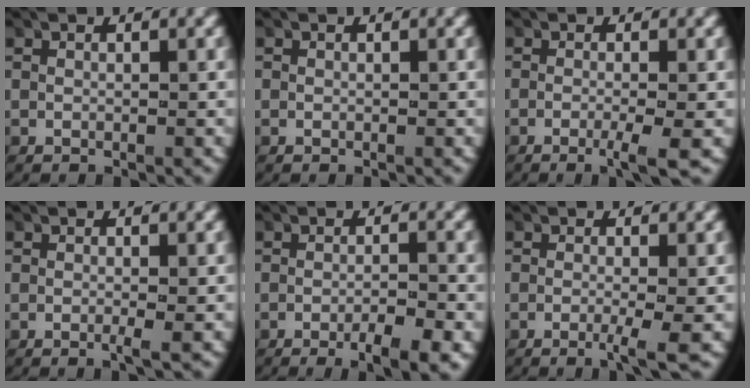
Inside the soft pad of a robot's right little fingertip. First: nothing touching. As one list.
[{"total": 0.0}, {"total": 2.7, "force": [-1.3, 0.1, 2.3], "torque": [-0.034, -0.003, -0.027]}, {"total": 1.0, "force": [-0.3, 0.0, 1.0], "torque": [-0.014, 0.001, -0.011]}, {"total": 3.7, "force": [-2.2, 0.8, 2.9], "torque": [-0.038, 0.001, -0.041]}, {"total": 2.5, "force": [-1.1, 0.0, 2.2], "torque": [-0.031, -0.003, -0.025]}]